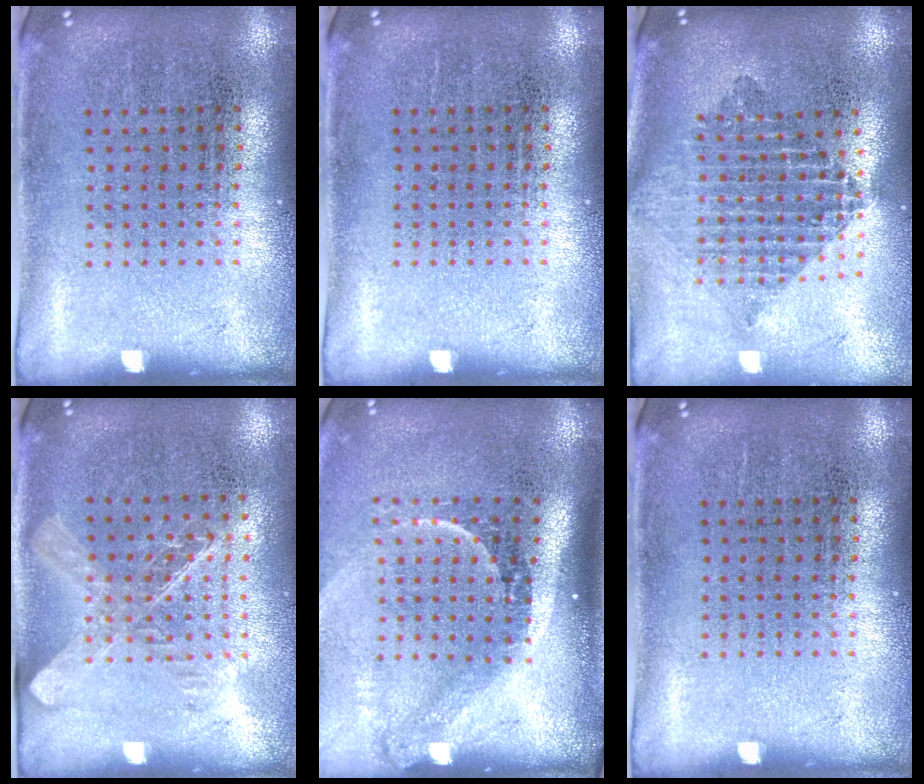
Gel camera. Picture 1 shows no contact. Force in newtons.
{"total": 0.0}
{"total": 2.1, "press": 1.7, "slide": 1.2}
{"total": 1.5, "press": 1.3, "slide": 0.8}
{"total": 2.2, "press": 1.4, "slide": 1.7}
{"total": 0.0}